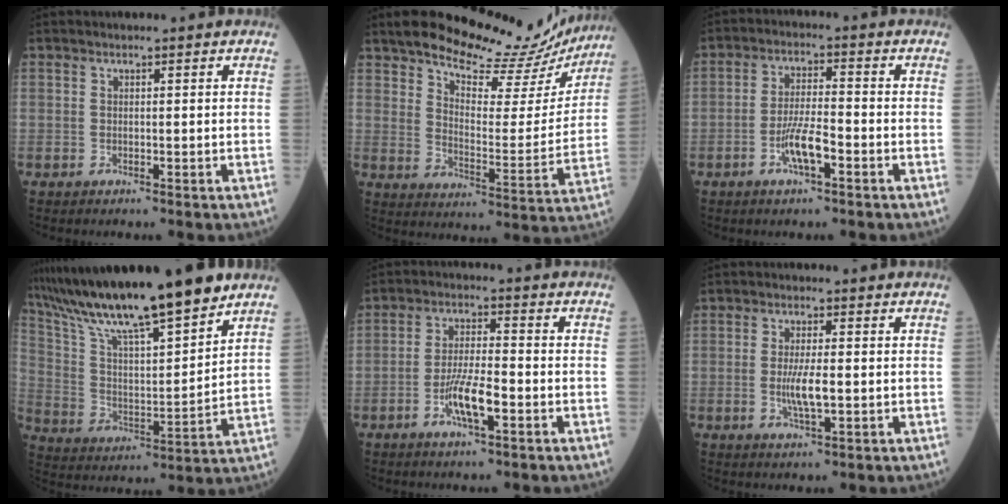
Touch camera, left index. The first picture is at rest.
{"total": 19.2, "force": [17.4, 4.9, 6.3], "torque": [-0.086, -0.030, 0.225]}
{"total": 5.6, "force": [-2.5, 1.1, 4.9], "torque": [-0.102, 0.000, -0.050]}
{"total": 20.0, "force": [16.3, 1.3, 11.5], "torque": [-0.201, 0.008, 0.289]}
{"total": 6.5, "force": [-2.6, 1.1, 5.8], "torque": [-0.118, -0.003, -0.051]}
{"total": 4.4, "force": [-0.5, 0.8, 4.3], "torque": [-0.092, -0.007, -0.009]}